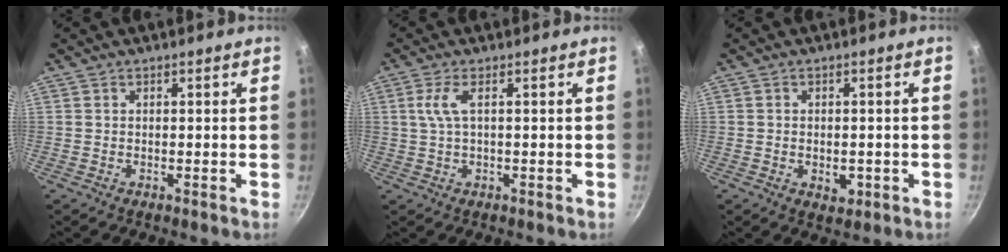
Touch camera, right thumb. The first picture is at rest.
{"total": 3.6, "force": [0.8, 0.8, 3.4], "torque": [-0.081, 0.004, 0.018]}
{"total": 3.4, "force": [-0.9, 2.1, 2.5], "torque": [-0.033, 0.000, -0.009]}